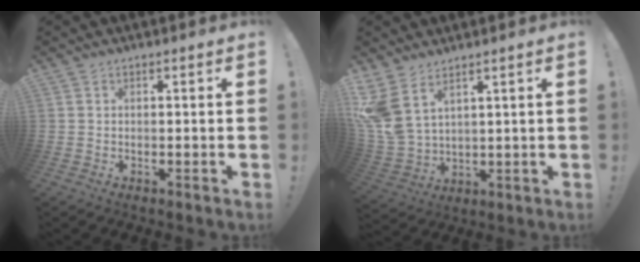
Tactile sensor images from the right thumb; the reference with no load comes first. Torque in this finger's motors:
{"motor_torque": [0.28, 0.32, 0.81, 0.74, 0.11]}